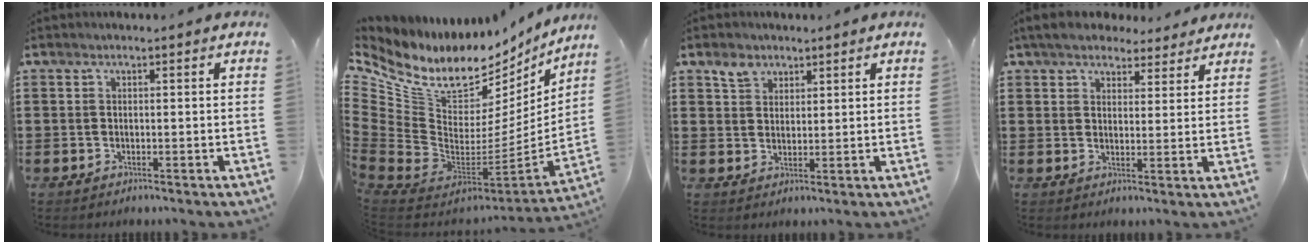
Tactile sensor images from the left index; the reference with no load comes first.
{"total": 11.0, "force": [7.4, 6.0, 5.4], "torque": [-0.136, -0.069, 0.130]}
{"total": 3.3, "force": [2.3, 2.2, 0.8], "torque": [-0.018, 0.004, 0.043]}
{"total": 5.2, "force": [4.7, 1.7, 1.4], "torque": [-0.045, -0.007, 0.088]}